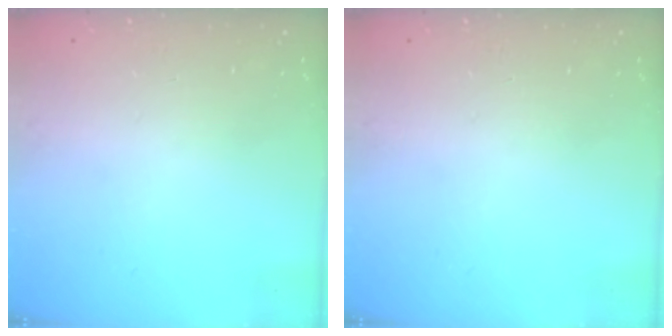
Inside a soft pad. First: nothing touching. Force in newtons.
{"total": 0.0}